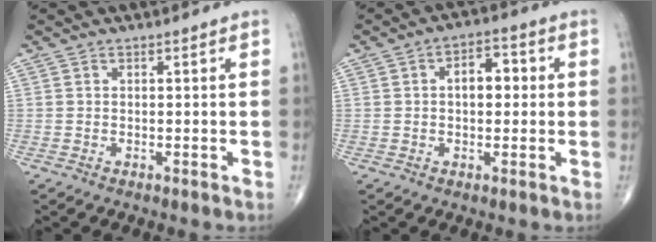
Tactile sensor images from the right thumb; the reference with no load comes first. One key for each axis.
{"total": 5.9, "fx": 0.6, "fy": 3.5, "fz": 4.7, "tx": -0.052, "ty": 0.016, "tz": 0.000}